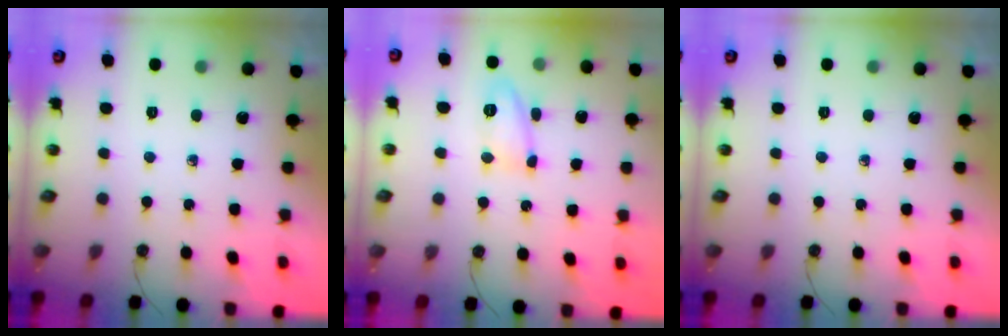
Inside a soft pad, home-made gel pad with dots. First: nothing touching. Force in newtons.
{"total": 10.3, "press": 10.3, "slide": 1.2}
{"total": 0.0}